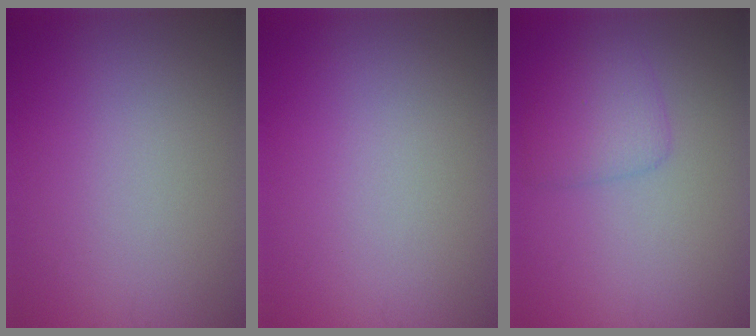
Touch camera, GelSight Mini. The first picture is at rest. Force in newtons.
{"total": 0.0}
{"total": 2.5, "press": 2.5, "slide": 0.1}